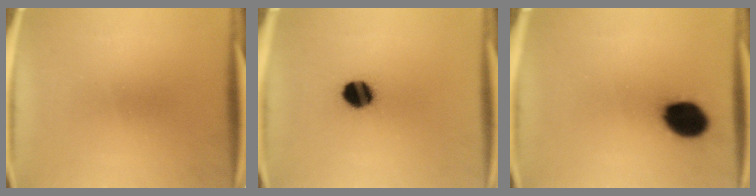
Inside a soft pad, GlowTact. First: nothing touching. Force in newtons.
{"total": 8.3}
{"total": 11.8}